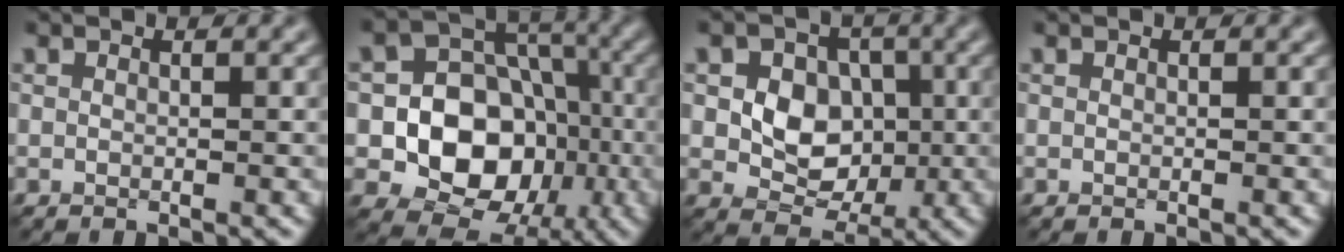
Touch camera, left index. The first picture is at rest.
{"total": 10.7, "force": [-2.5, 8.3, 6.2], "torque": [-0.093, -0.003, -0.053]}
{"total": 5.8, "force": [-0.1, 4.6, 3.5], "torque": [-0.049, 0.003, -0.008]}
{"total": 0.0}